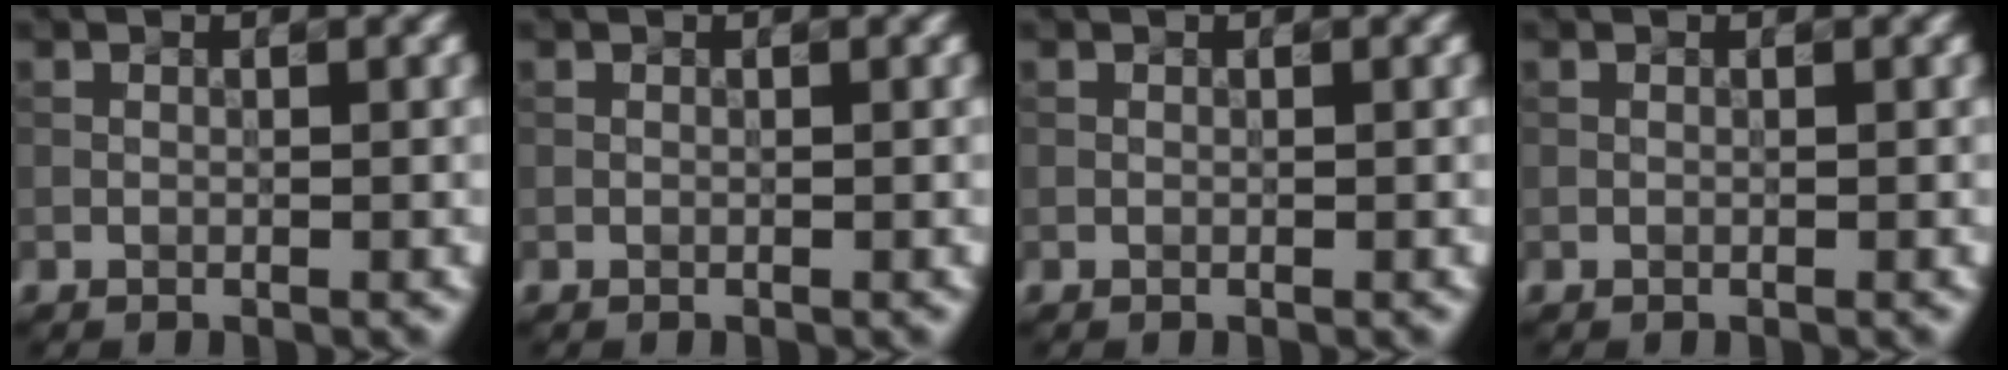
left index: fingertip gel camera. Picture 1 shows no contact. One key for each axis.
{"total": 0.0}
{"total": 0.0}
{"total": 0.0}